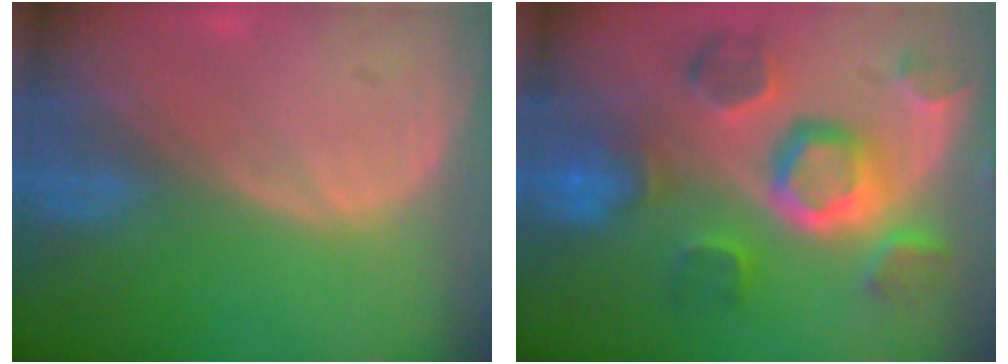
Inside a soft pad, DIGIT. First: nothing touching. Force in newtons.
{"total": 11.1, "press": 9.9, "slide": 4.9}